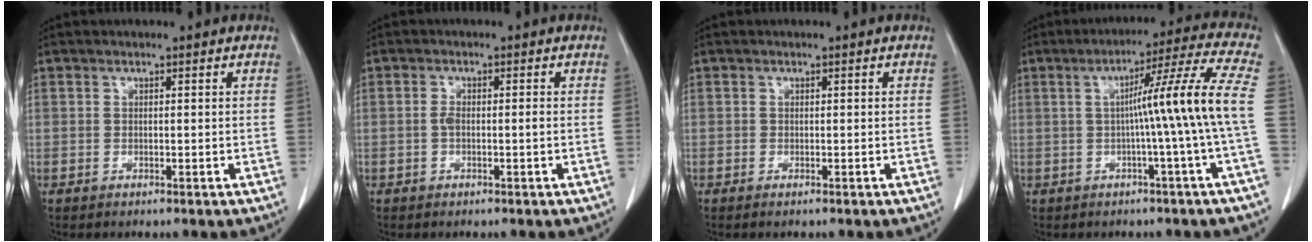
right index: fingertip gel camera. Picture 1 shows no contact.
{"total": 1.6, "force": [-0.3, 0.4, 1.5], "torque": [-0.025, 0.003, -0.002]}
{"total": 0.6, "force": [-0.4, -0.2, 0.4], "torque": [-0.008, -0.002, -0.005]}
{"total": 11.2, "force": [-0.5, -2.9, 10.8], "torque": [-0.152, 0.014, -0.002]}